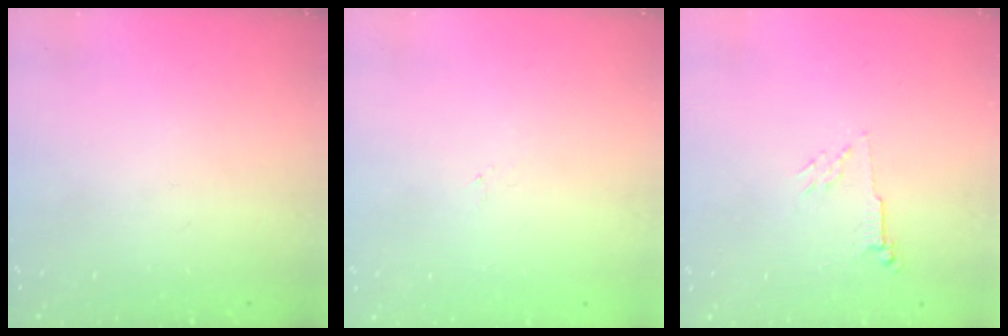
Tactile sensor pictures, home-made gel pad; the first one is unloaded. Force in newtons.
{"total": 0.0}
{"total": 2.8, "press": 2.7, "slide": 0.6}